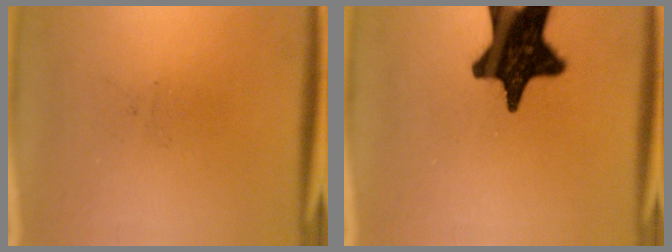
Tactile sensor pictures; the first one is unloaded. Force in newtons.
{"total": 18.1}